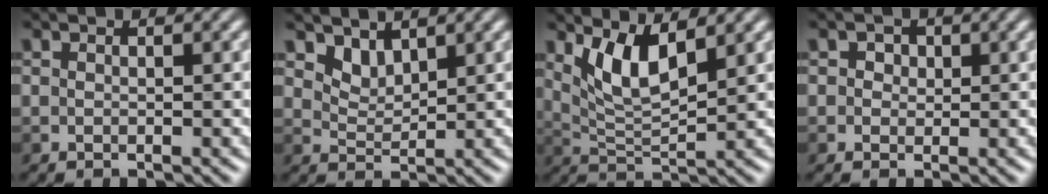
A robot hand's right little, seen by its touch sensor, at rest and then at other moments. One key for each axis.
{"total": 1.9, "fx": 1.6, "fy": 0.9, "fz": 0.7, "tx": -0.015, "ty": -0.007, "tz": 0.032}
{"total": 4.2, "fx": 2.1, "fy": 1.1, "fz": 3.4, "tx": -0.074, "ty": -0.009, "tz": 0.045}
{"total": 1.4, "fx": 0.5, "fy": 1.2, "fz": 0.6, "tx": -0.003, "ty": 0.002, "tz": 0.002}